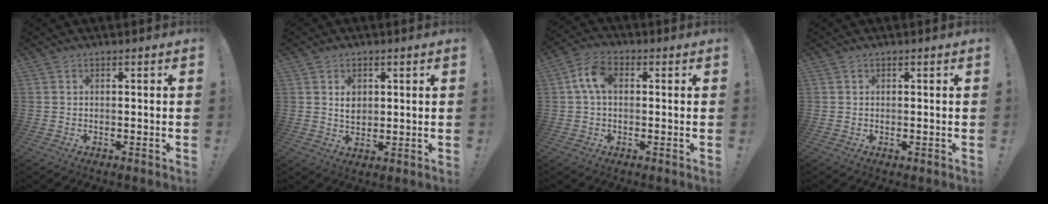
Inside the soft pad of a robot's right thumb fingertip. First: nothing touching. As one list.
[{"total": 4.1, "force": [1.0, 3.4, 2.0], "torque": [-0.021, -0.003, 0.016]}, {"total": 8.0, "force": [1.2, 4.9, 6.2], "torque": [-0.114, 0.012, 0.028]}, {"total": 0.0}]